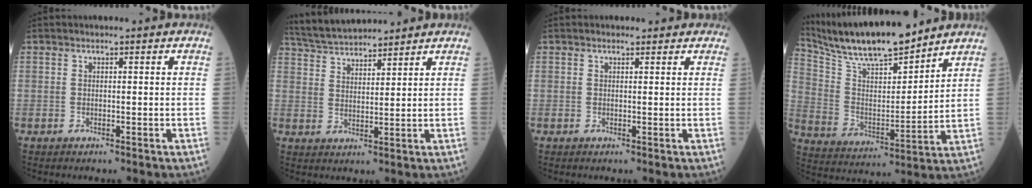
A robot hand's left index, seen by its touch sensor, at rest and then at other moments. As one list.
[{"total": 8.8, "force": [8.4, 1.0, 2.5], "torque": [-0.060, 0.029, 0.155]}, {"total": 1.2, "force": [0.9, 0.8, 0.3], "torque": [-0.005, 0.006, 0.004]}, {"total": 16.6, "force": [15.0, 2.1, 6.9], "torque": [-0.142, 0.005, 0.273]}]